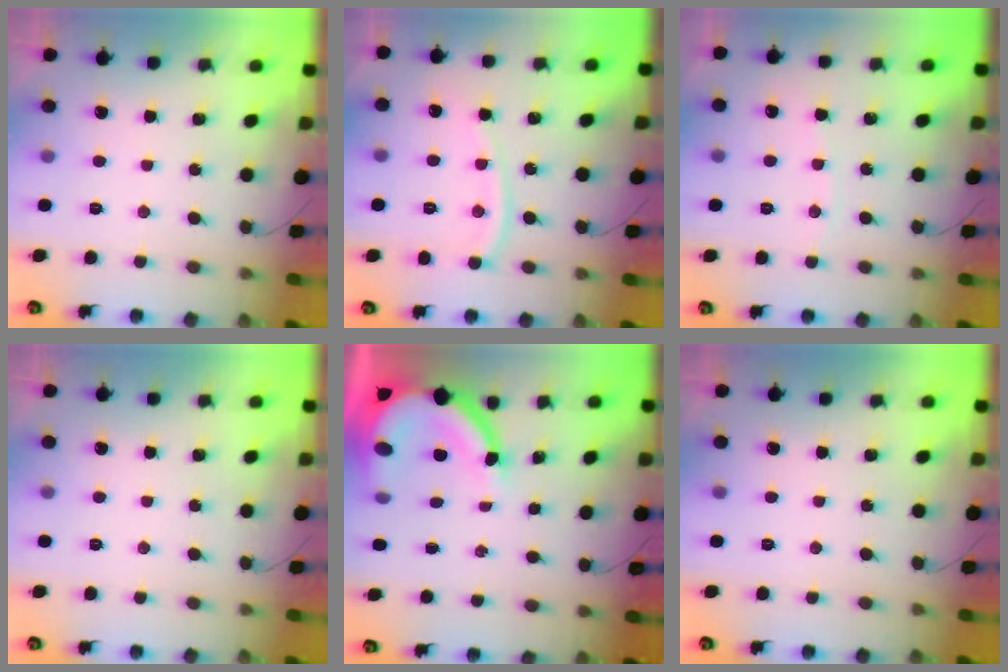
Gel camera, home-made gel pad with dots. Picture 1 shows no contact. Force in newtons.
{"total": 9.8, "press": 9.7, "slide": 1.2}
{"total": 3.9, "press": 3.8, "slide": 0.6}
{"total": 0.0}
{"total": 12.5, "press": 12.4, "slide": 1.5}
{"total": 0.0}